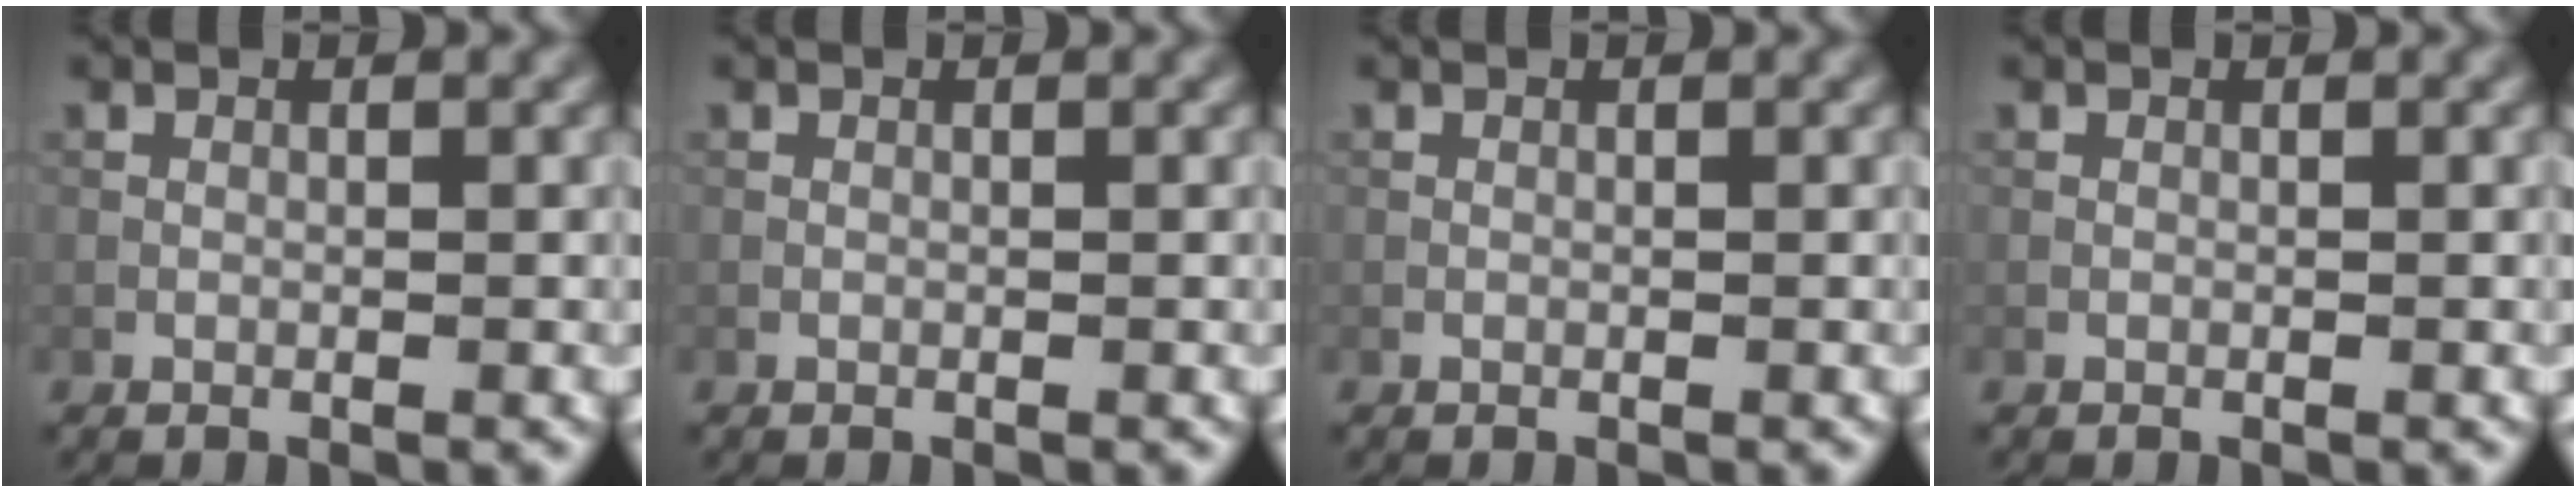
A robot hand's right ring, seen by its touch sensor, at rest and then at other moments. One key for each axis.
{"total": 0.0}
{"total": 0.0}
{"total": 0.0}